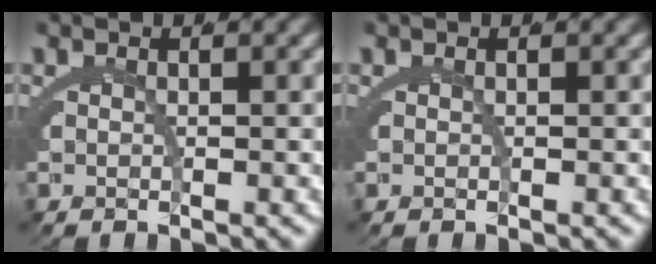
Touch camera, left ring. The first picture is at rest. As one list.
[{"total": 0.0}]